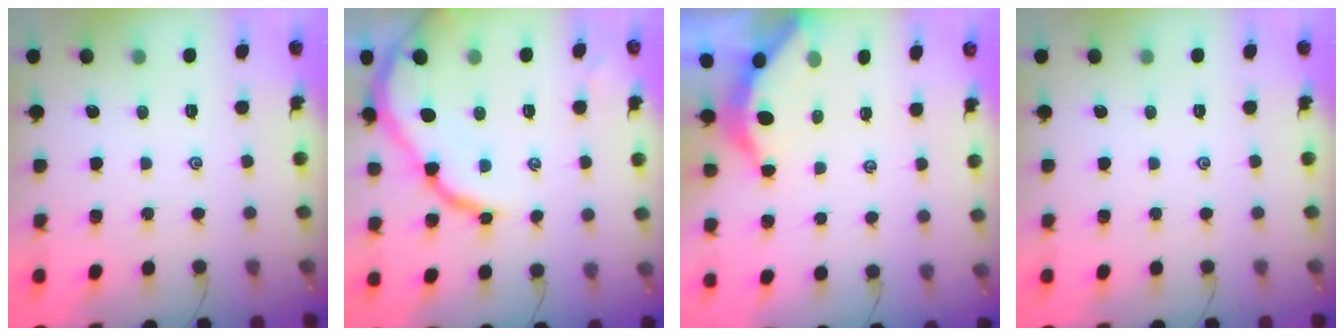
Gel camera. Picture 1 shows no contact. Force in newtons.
{"total": 11.0, "press": 11.0, "slide": 1.3}
{"total": 3.8, "press": 3.8, "slide": 0.6}
{"total": 0.0}